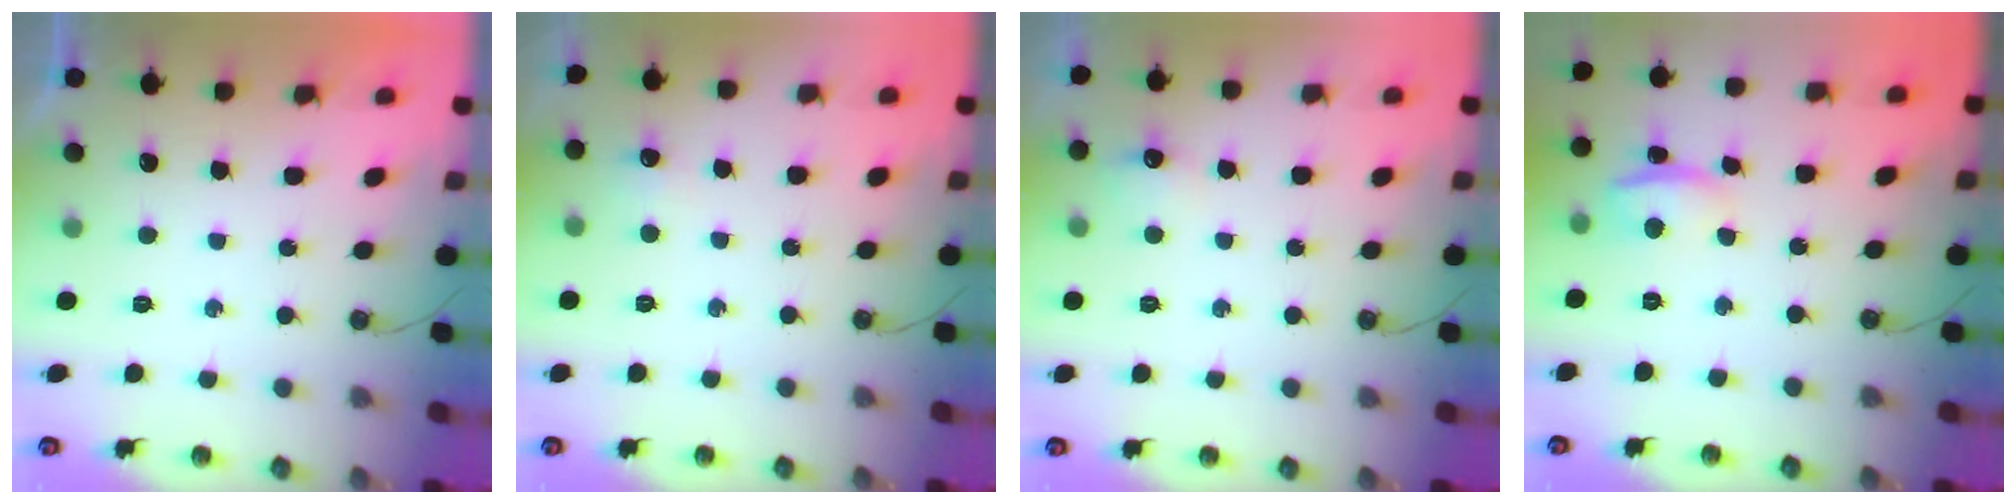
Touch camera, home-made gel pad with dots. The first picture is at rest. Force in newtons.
{"total": 4.9, "press": 4.8, "slide": 0.8}
{"total": 5.3, "press": 5.3, "slide": 0.7}
{"total": 4.2, "press": 3.6, "slide": 2.1}